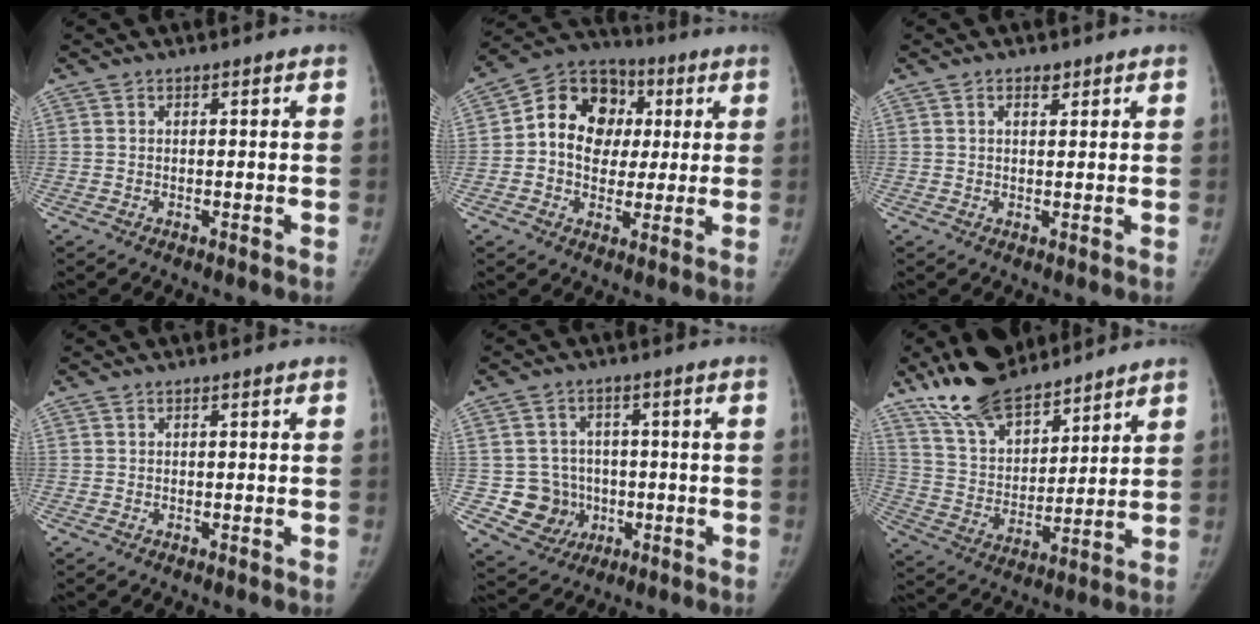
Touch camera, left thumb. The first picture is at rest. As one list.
[{"total": 14.7, "force": [1.9, 11.9, 8.4], "torque": [-0.101, 0.019, 0.021]}, {"total": 1.6, "force": [0.9, 0.9, 1.0], "torque": [-0.006, -0.007, 0.014]}, {"total": 0.0}, {"total": 8.3, "force": [-1.3, 8.0, 1.7], "torque": [0.007, 0.012, -0.012]}, {"total": 16.2, "force": [13.1, 6.4, 6.9], "torque": [-0.086, -0.061, 0.243]}]